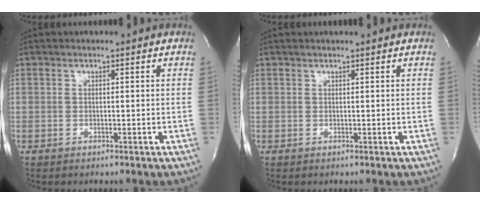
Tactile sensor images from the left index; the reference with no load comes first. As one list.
[{"total": 1.1, "force": [0.9, -0.1, 0.5], "torque": [-0.009, 0.006, 0.018]}]